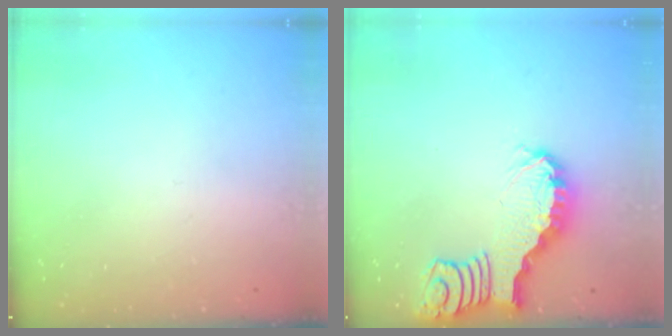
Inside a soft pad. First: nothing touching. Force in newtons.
{"total": 2.5, "press": 2.4, "slide": 0.5}